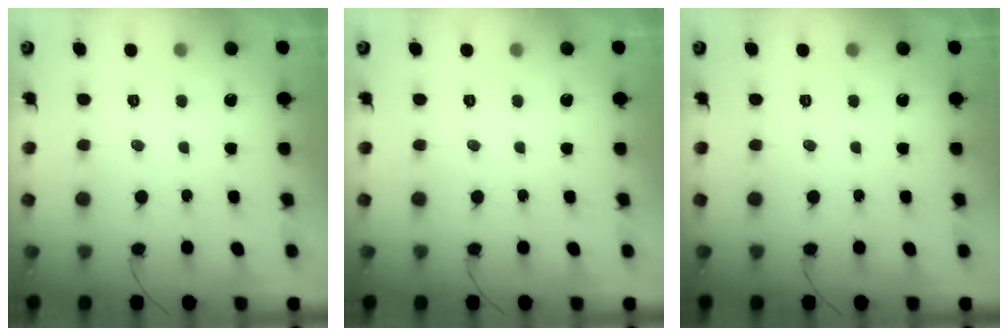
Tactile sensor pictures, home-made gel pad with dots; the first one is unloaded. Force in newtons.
{"total": 0.0}
{"total": 0.0}